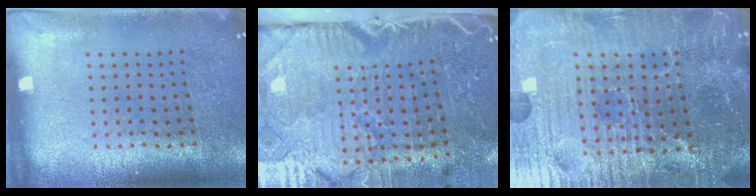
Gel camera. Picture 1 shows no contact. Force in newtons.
{"total": 5.3, "press": 4.4, "slide": 3.1}
{"total": 6.0, "press": 5.7, "slide": 2.0}